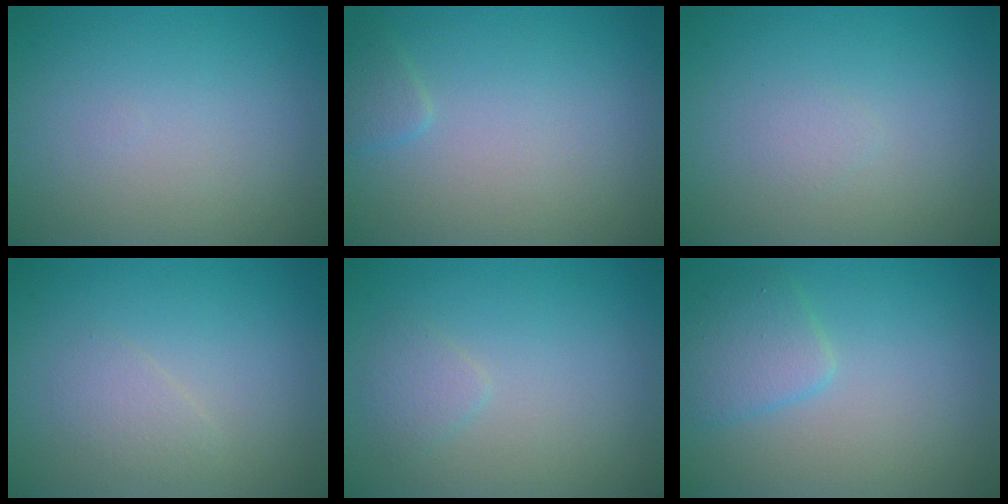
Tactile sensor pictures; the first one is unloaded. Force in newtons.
{"total": 1.0, "press": 1.0, "slide": 0.0}
{"total": 0.7, "press": 0.7, "slide": 0.0}
{"total": 1.3, "press": 1.3, "slide": 0.1}
{"total": 1.3, "press": 1.3, "slide": 0.1}
{"total": 2.7, "press": 2.7, "slide": 0.1}